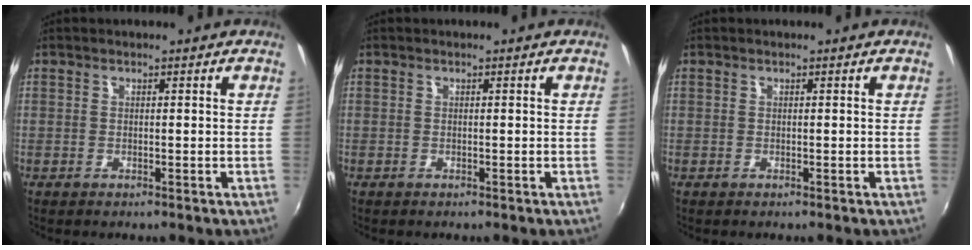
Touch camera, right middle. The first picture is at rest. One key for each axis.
{"total": 0.0}
{"total": 0.0}